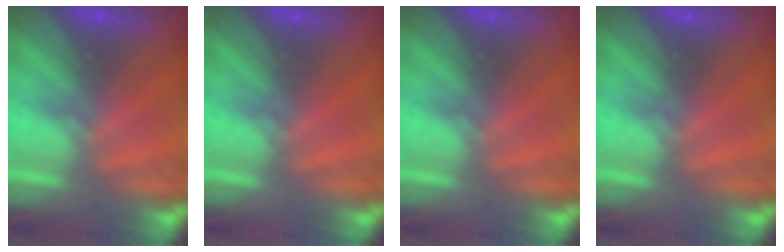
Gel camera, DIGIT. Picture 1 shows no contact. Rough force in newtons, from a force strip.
{"total": 0.0}
{"total": 0.0}
{"total": 0.0}